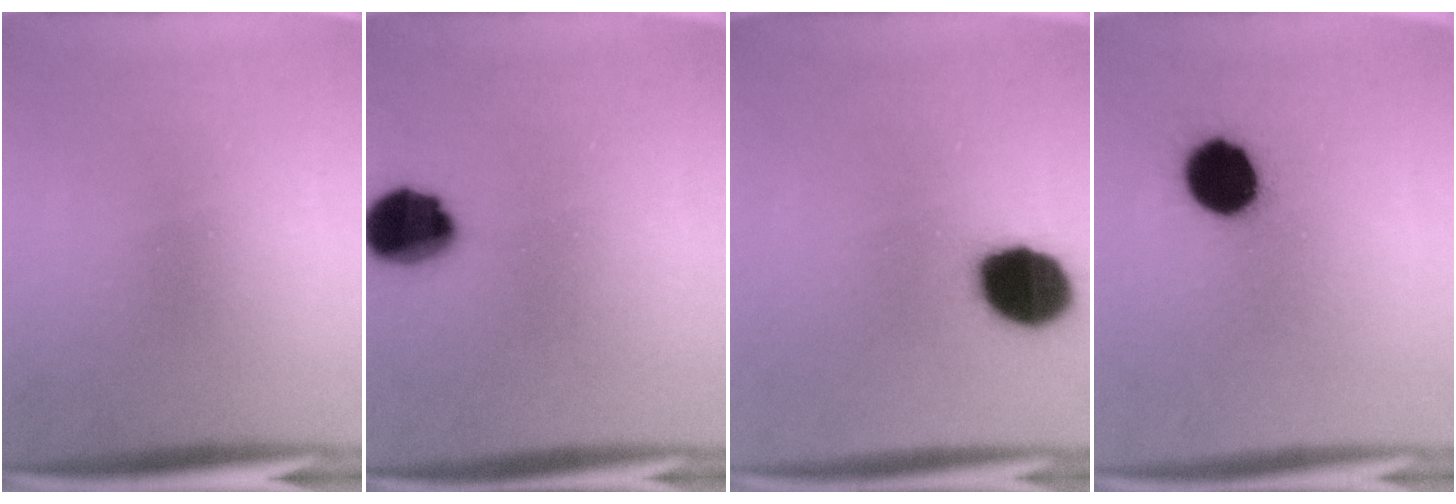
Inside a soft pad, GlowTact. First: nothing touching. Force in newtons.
{"total": 10.8}
{"total": 14.4}
{"total": 11.1}